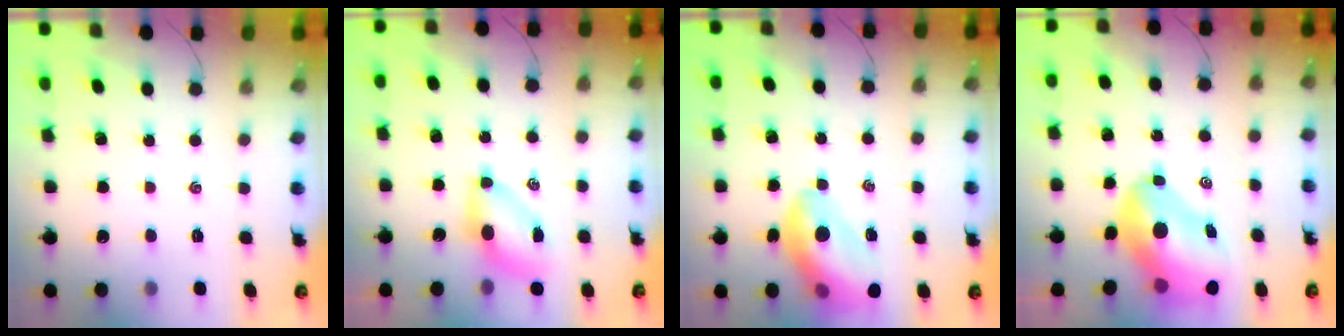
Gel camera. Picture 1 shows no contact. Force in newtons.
{"total": 6.6, "press": 6.6, "slide": 0.9}
{"total": 13.6, "press": 12.9, "slide": 4.1}
{"total": 13.7, "press": 13.1, "slide": 4.0}